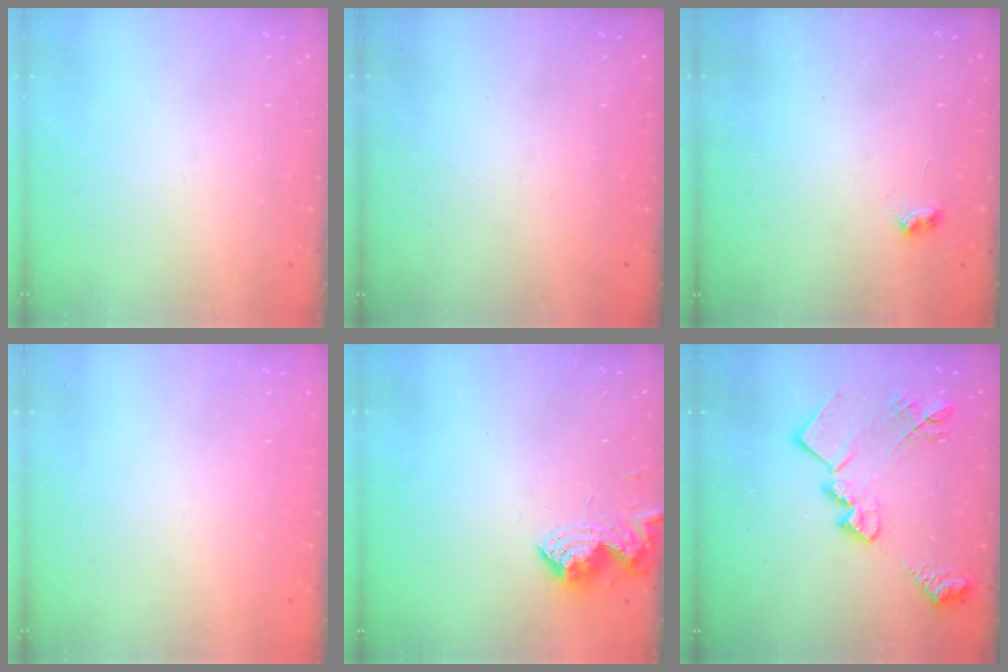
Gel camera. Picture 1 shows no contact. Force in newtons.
{"total": 1.0, "press": 1.0, "slide": 0.1}
{"total": 3.8, "press": 3.7, "slide": 0.6}
{"total": 1.2, "press": 1.0, "slide": 0.6}
{"total": 9.3, "press": 9.3, "slide": 0.2}
{"total": 20.5, "press": 20.5, "slide": 1.2}